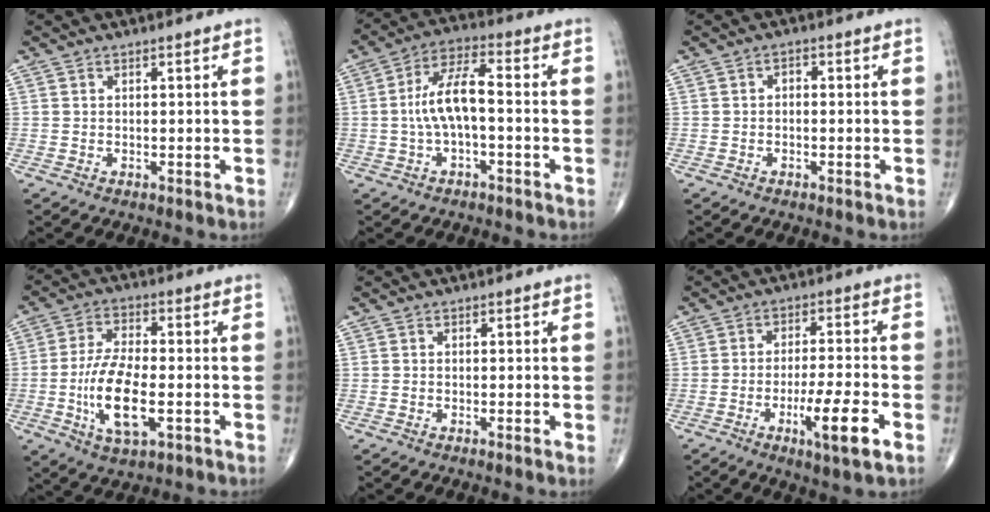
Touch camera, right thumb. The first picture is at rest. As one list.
[{"total": 8.8, "force": [-0.9, 3.3, 8.1], "torque": [-0.166, 0.035, -0.021]}, {"total": 1.3, "force": [-0.2, 0.9, 0.9], "torque": [-0.005, 0.008, -0.009]}, {"total": 12.3, "force": [-2.9, 5.2, 10.8], "torque": [-0.208, 0.007, -0.052]}, {"total": 0.7, "force": [-0.2, 0.0, 0.7], "torque": [-0.019, -0.003, -0.005]}, {"total": 9.9, "force": [-4.0, 1.4, 8.9], "torque": [-0.155, 0.007, -0.065]}]